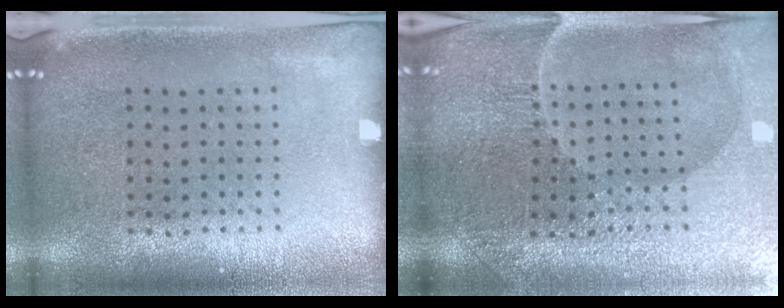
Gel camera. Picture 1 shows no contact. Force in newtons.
{"total": 4.2, "press": 4.1, "slide": 0.7}